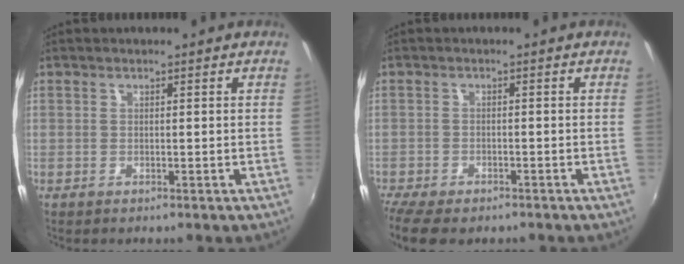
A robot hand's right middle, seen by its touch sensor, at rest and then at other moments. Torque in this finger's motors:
{"motor_torque": [1.09, -1.05, 0.20, 0.15]}